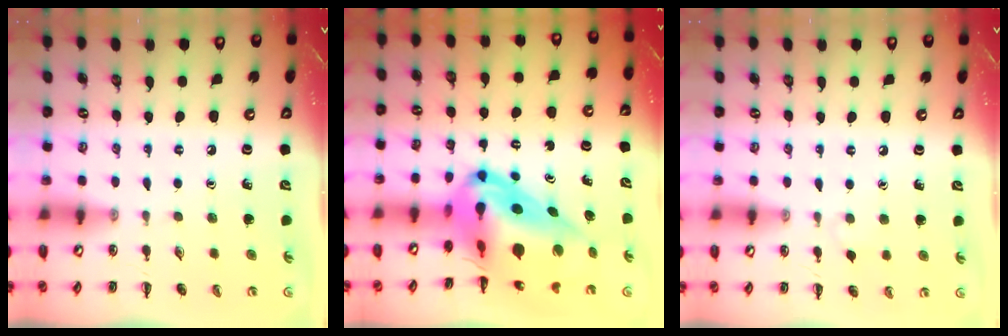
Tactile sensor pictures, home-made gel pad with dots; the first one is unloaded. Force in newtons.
{"total": 16.9, "press": 16.1, "slide": 5.3}
{"total": 2.8, "press": 2.5, "slide": 1.1}